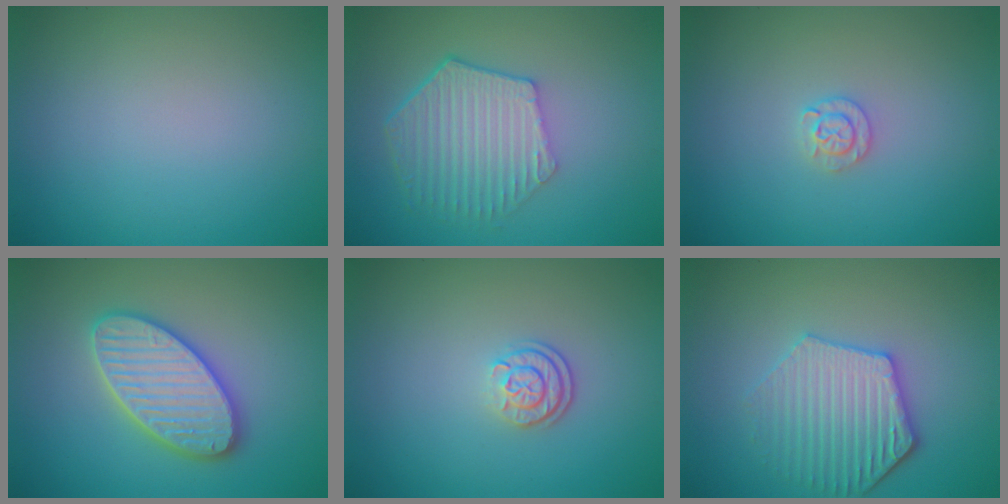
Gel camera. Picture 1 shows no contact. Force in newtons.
{"total": 6.0, "press": 4.4, "slide": 4.0}
{"total": 1.5, "press": 1.5, "slide": 0.1}
{"total": 5.8, "press": 5.8, "slide": 0.6}
{"total": 2.3, "press": 1.7, "slide": 1.5}
{"total": 4.5, "press": 4.0, "slide": 2.0}